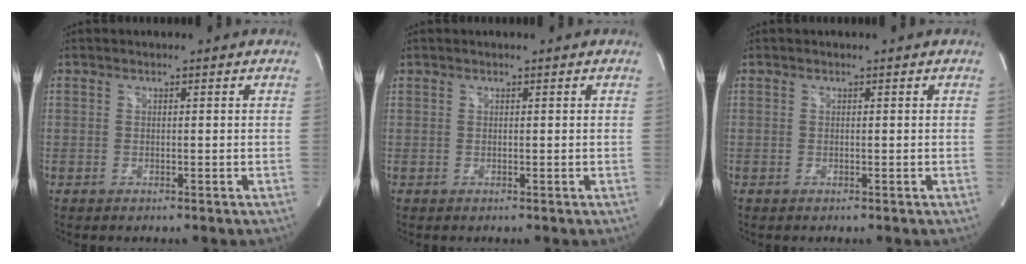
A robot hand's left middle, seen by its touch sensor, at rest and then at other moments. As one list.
[{"total": 0.0}, {"total": 0.0}]